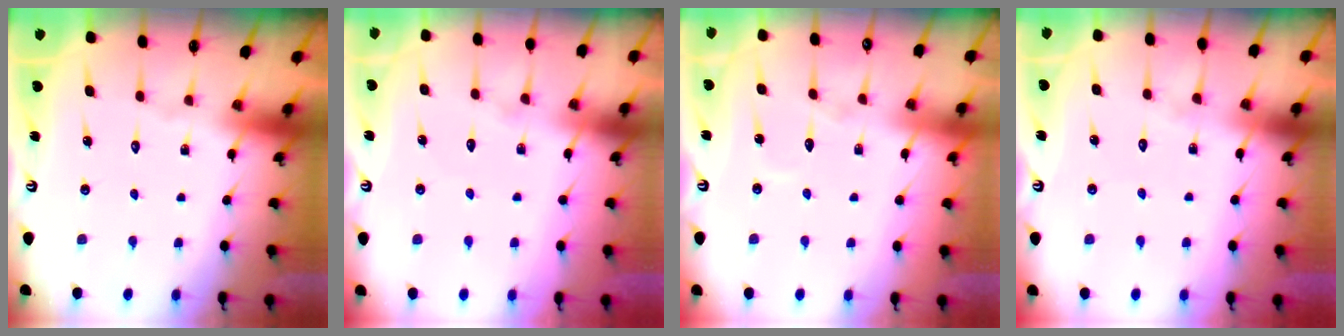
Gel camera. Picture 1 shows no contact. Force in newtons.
{"total": 4.5, "press": 4.5, "slide": 0.5}
{"total": 3.6, "press": 3.6, "slide": 0.4}
{"total": 4.5, "press": 4.5, "slide": 0.5}